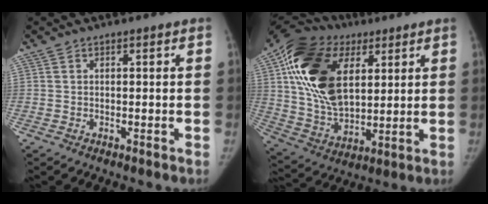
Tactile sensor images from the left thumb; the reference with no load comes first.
{"total": 23.7, "force": [7.2, 14.8, 17.1], "torque": [-0.310, -0.016, 0.126]}